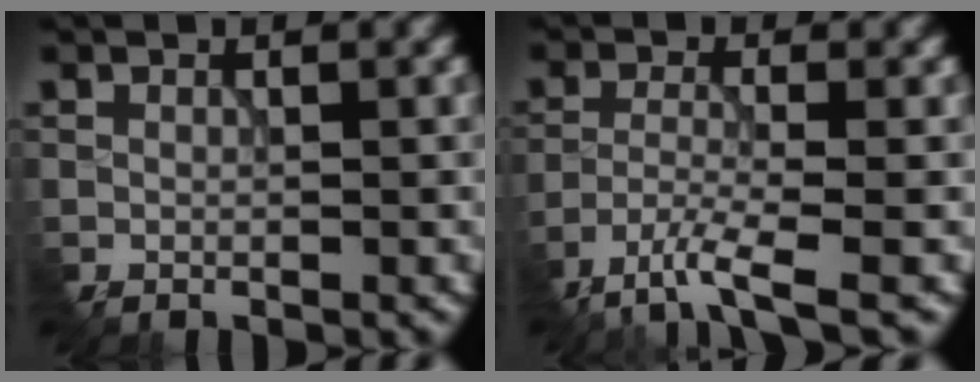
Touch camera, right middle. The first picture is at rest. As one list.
[{"total": 5.0, "force": [-4.0, 0.8, 2.9], "torque": [-0.064, -0.009, -0.078]}]